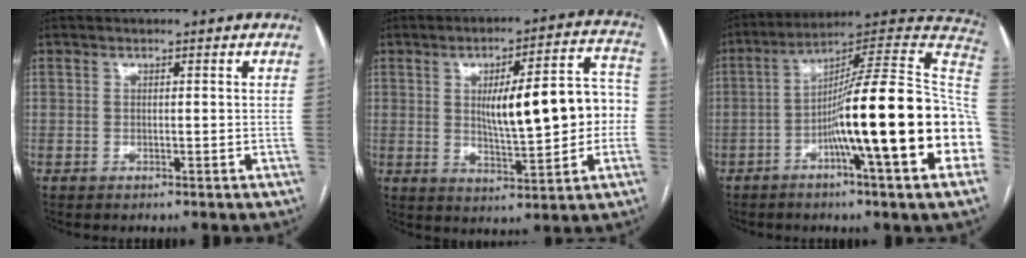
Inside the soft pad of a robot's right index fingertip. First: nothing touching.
{"total": 14.7, "force": [0.2, 3.7, 14.2], "torque": [-0.197, 0.031, 0.013]}
{"total": 25.8, "force": [-5.2, 0.4, 25.3], "torque": [-0.290, 0.013, -0.092]}